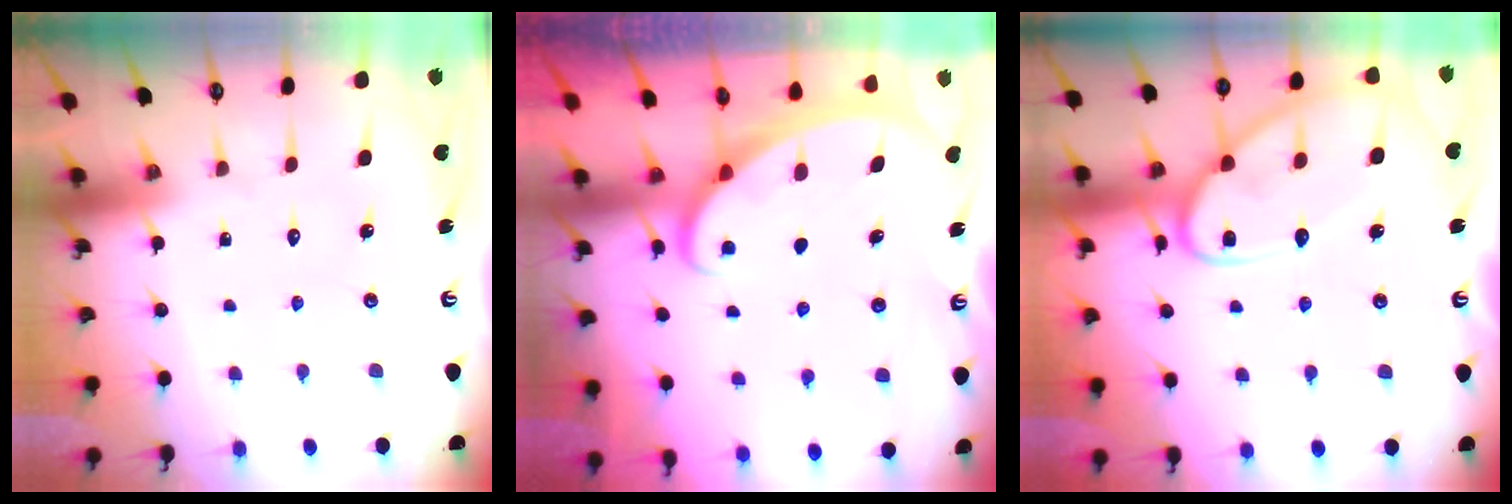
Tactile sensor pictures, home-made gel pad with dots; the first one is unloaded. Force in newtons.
{"total": 2.2, "press": 2.2, "slide": 0.3}
{"total": 15.6, "press": 15.5, "slide": 1.5}